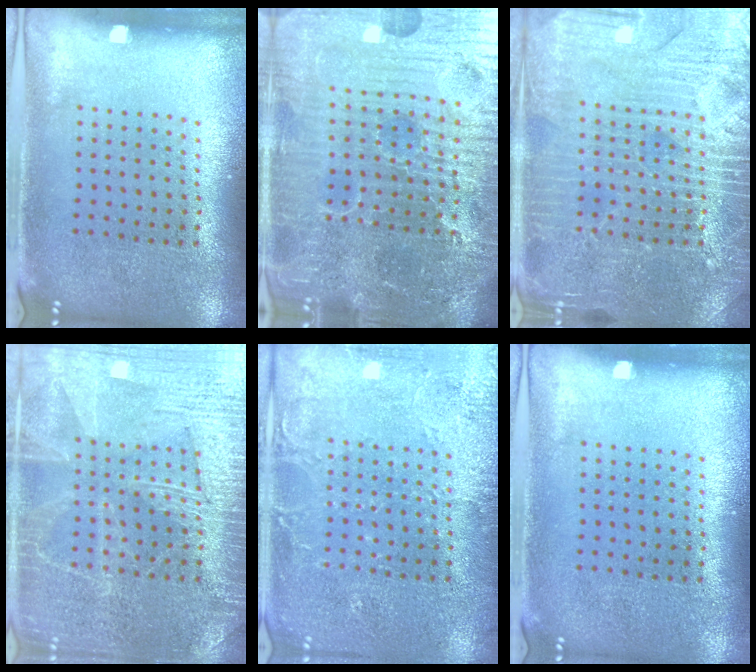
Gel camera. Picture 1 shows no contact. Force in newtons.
{"total": 7.2, "press": 6.5, "slide": 3.3}
{"total": 4.0, "press": 4.0, "slide": 0.4}
{"total": 3.6, "press": 3.5, "slide": 0.6}
{"total": 3.4, "press": 3.3, "slide": 0.4}
{"total": 0.0}